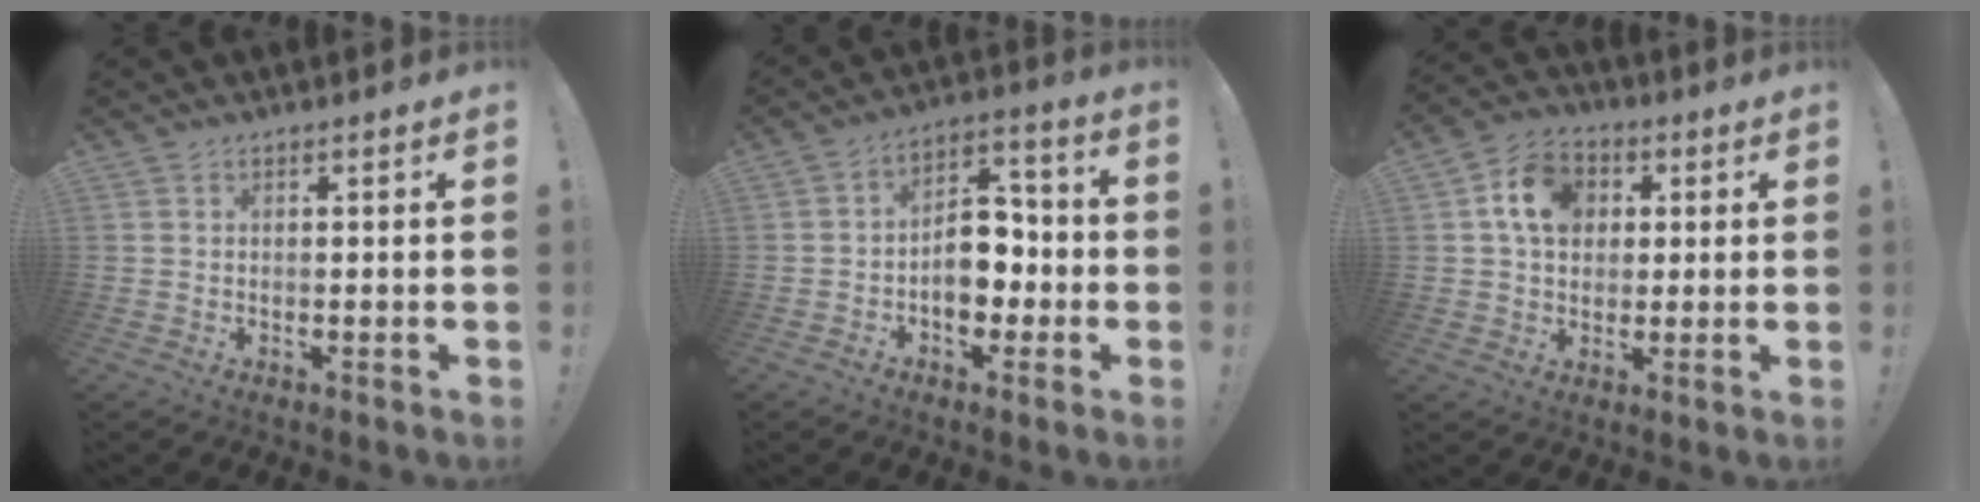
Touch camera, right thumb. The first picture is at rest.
{"total": 12.3, "force": [-3.0, 9.1, 7.8], "torque": [-0.107, 0.029, -0.048]}
{"total": 12.4, "force": [3.7, 9.7, 6.8], "torque": [-0.105, 0.004, 0.074]}